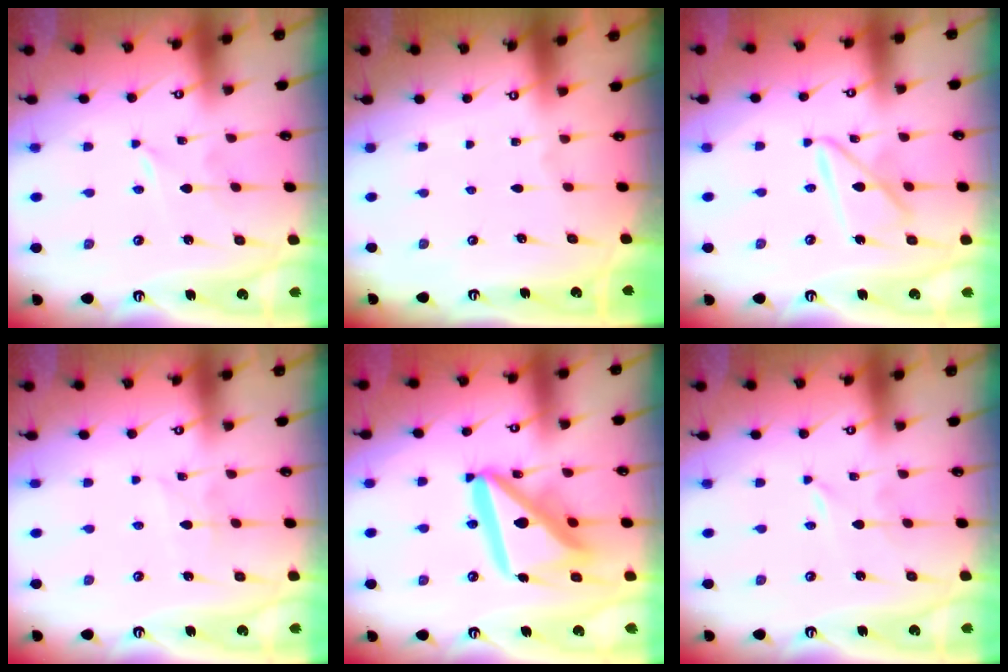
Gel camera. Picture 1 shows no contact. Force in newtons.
{"total": 0.0}
{"total": 10.8, "press": 10.7, "slide": 0.9}
{"total": 2.9, "press": 2.9, "slide": 0.4}
{"total": 19.0, "press": 18.8, "slide": 2.4}
{"total": 0.0}